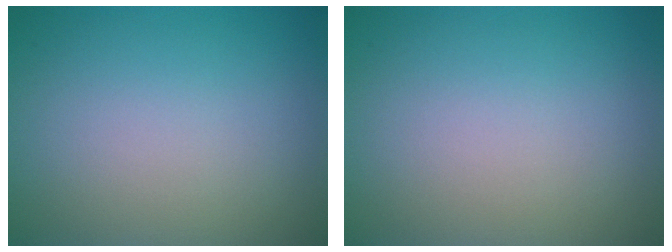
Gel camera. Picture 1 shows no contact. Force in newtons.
{"total": 0.0}